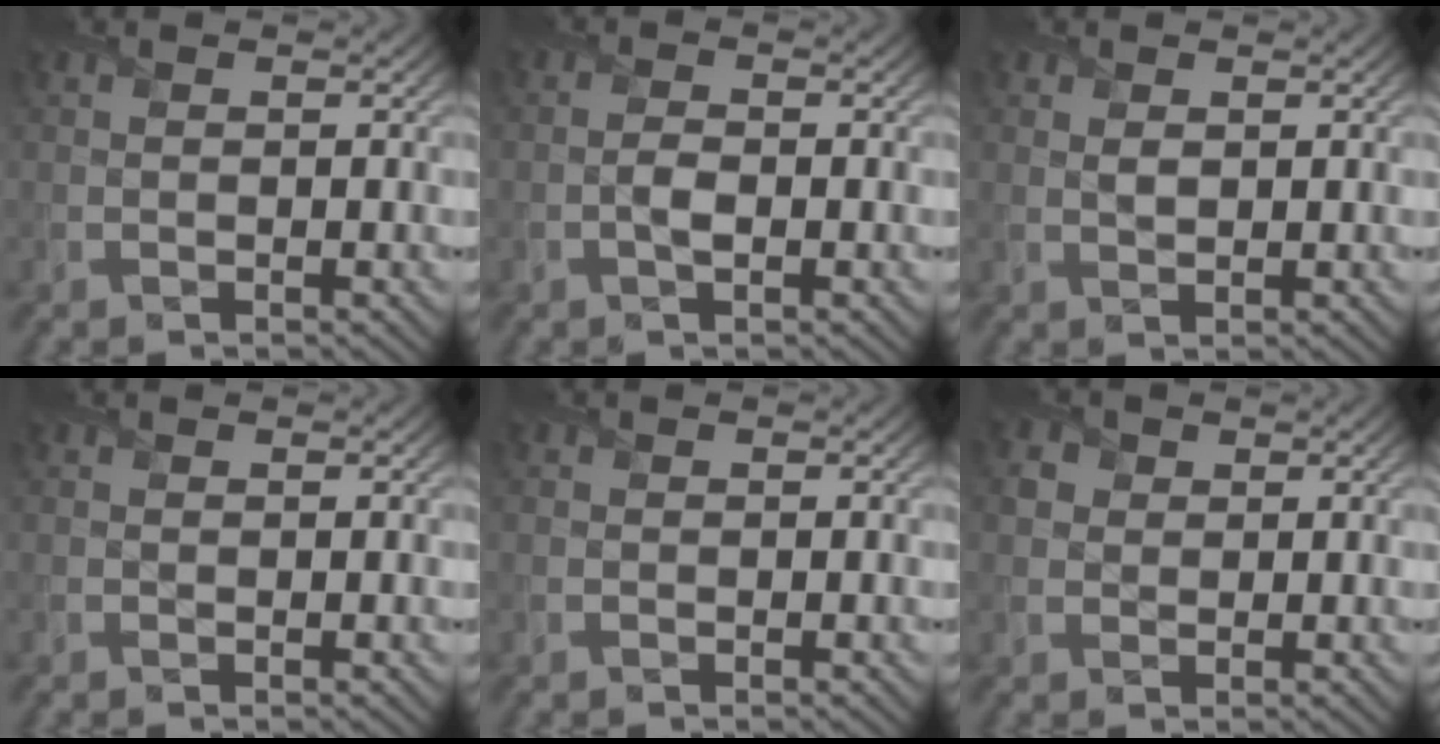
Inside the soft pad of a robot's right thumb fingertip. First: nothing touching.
{"total": 1.5, "force": [-0.8, 0.7, 1.1], "torque": [-0.018, -0.001, -0.016]}
{"total": 0.7, "force": [0.3, 0.5, 0.3], "torque": [-0.007, -0.005, 0.013]}
{"total": 0.0}
{"total": 0.0}
{"total": 1.7, "force": [0.5, 1.6, 0.1], "torque": [-0.003, -0.002, 0.009]}